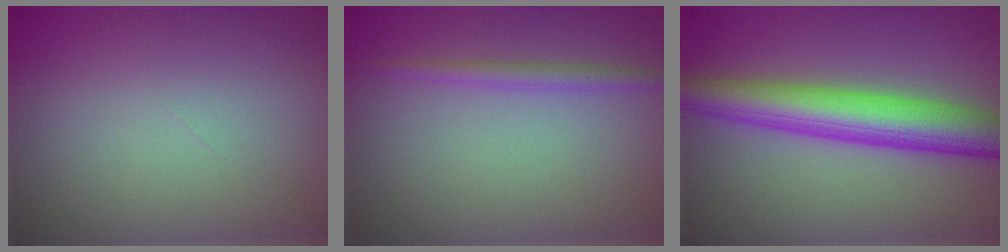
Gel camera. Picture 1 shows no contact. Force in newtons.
{"total": 1.5, "press": 1.5, "slide": 0.1}
{"total": 7.2, "press": 7.2, "slide": 0.1}